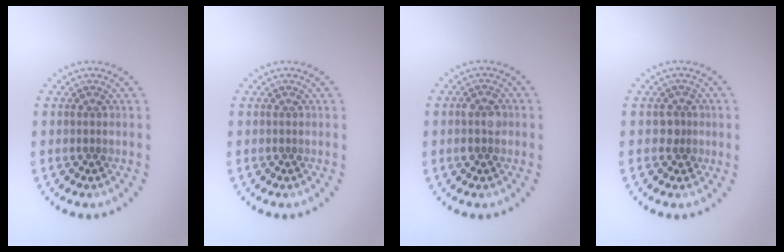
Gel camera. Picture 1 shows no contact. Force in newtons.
{"total": 0.0}
{"total": 2.0, "press": 2.0, "slide": 0.2}
{"total": 1.5, "press": 1.3, "slide": 0.8}